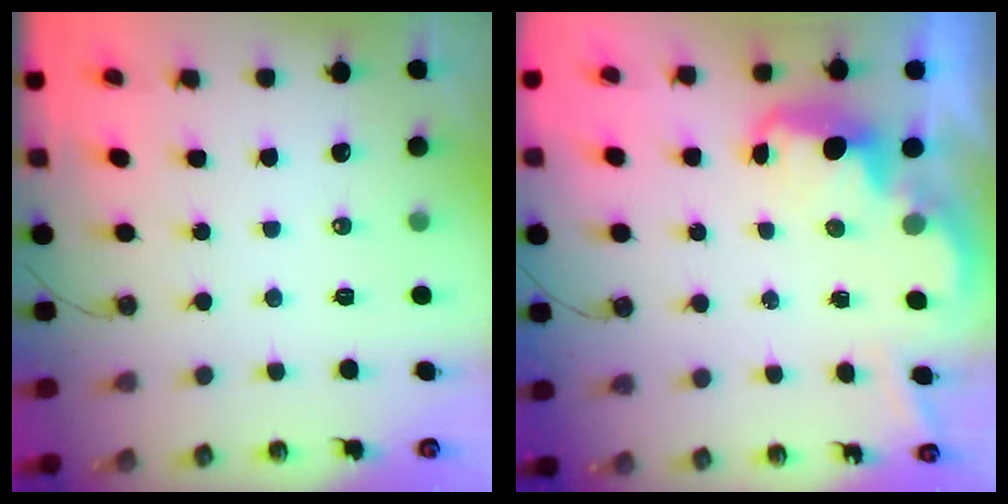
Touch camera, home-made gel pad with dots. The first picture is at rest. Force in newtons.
{"total": 2.9, "press": 2.8, "slide": 0.6}